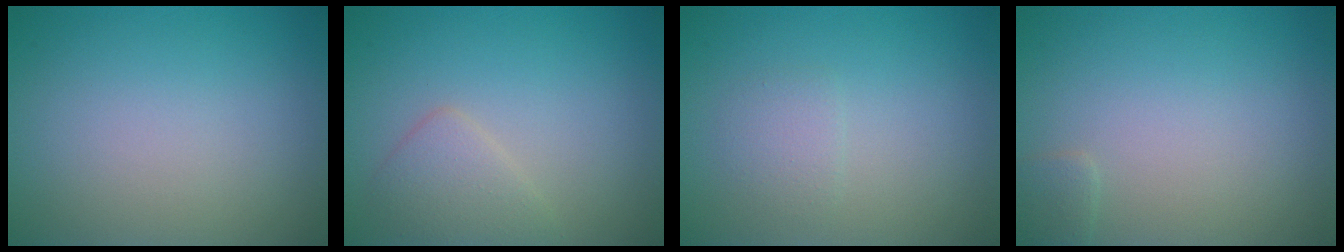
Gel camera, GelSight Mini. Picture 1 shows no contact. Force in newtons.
{"total": 2.2, "press": 2.2, "slide": 0.1}
{"total": 1.3, "press": 1.3, "slide": 0.1}
{"total": 0.8, "press": 0.8, "slide": 0.0}